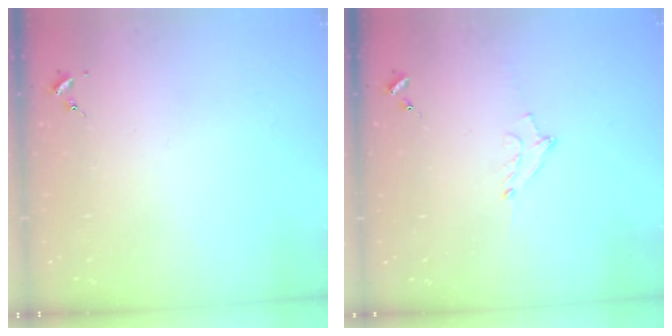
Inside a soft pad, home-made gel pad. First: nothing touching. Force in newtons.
{"total": 6.2, "press": 6.1, "slide": 0.9}